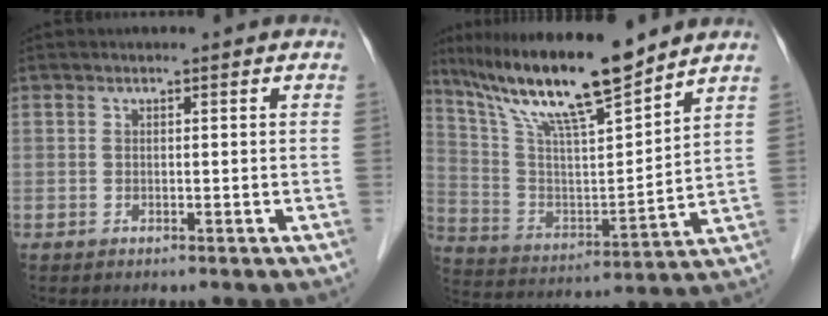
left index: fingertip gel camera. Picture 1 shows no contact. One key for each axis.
{"total": 17.0, "fx": 13.7, "fy": 1.0, "fz": 10.0, "tx": -0.186, "ty": 0.001, "tz": 0.251}